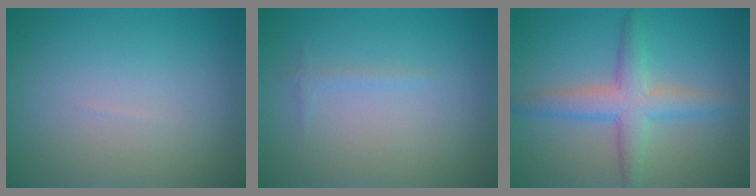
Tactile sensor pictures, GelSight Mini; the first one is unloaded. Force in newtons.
{"total": 0.6, "press": 0.6, "slide": 0.1}
{"total": 4.1, "press": 4.1, "slide": 0.1}